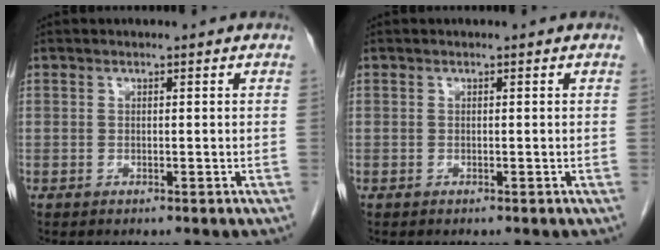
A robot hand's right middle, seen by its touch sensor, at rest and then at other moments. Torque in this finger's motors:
{"motor_torque": [0.00, 0.00, -0.01, -0.08]}